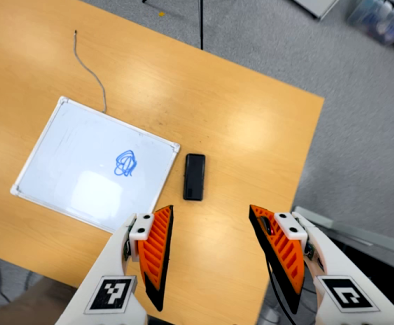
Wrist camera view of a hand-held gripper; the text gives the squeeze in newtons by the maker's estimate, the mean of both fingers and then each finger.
{"total": 0.0}